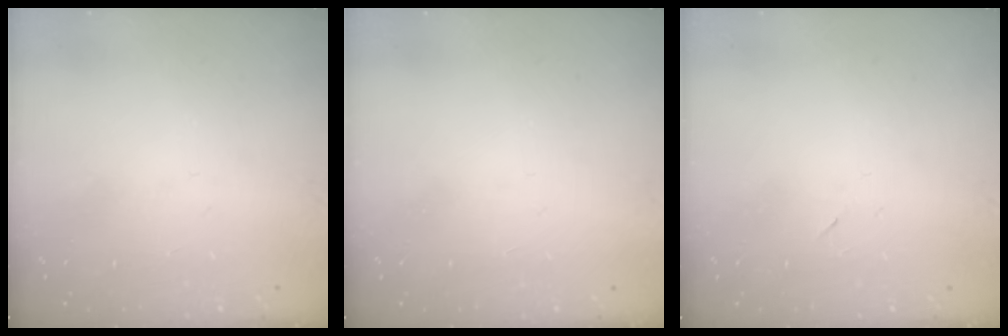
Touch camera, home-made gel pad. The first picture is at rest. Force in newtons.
{"total": 1.5, "press": 1.5, "slide": 0.1}
{"total": 2.2, "press": 1.9, "slide": 1.2}